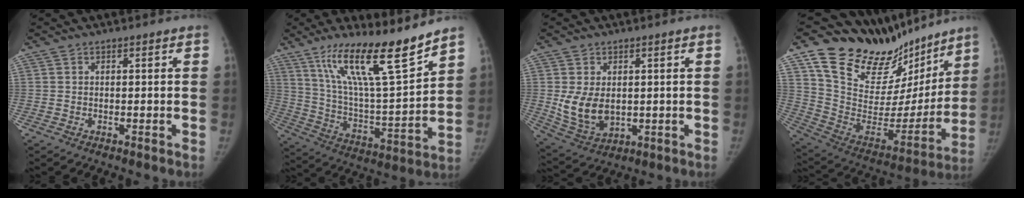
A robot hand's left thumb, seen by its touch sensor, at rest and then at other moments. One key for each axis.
{"total": 19.4, "fx": 13.7, "fy": 3.0, "fz": 13.3, "tx": -0.204, "ty": -0.079, "tz": 0.248}
{"total": 8.9, "fx": 0.5, "fy": 6.1, "fz": 6.4, "tx": -0.103, "ty": -0.019, "tz": 0.029}
{"total": 26.1, "fx": 20.3, "fy": 12.3, "fz": 11.0, "tx": -0.133, "ty": -0.101, "tz": 0.334}